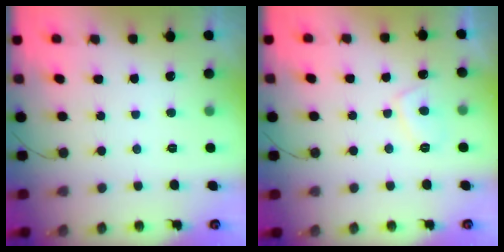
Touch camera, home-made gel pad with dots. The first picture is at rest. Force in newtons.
{"total": 3.6, "press": 3.5, "slide": 0.9}